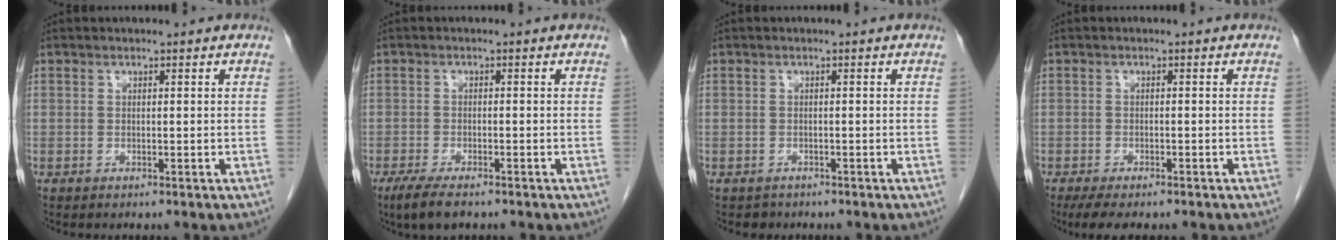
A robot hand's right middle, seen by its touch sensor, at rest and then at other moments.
{"total": 4.7, "force": [-3.4, 1.1, 3.1], "torque": [-0.062, -0.011, -0.054]}
{"total": 1.1, "force": [-0.9, 0.6, -0.2], "torque": [-0.005, 0.001, -0.014]}
{"total": 5.2, "force": [-3.9, 1.5, 3.0], "torque": [-0.048, -0.012, -0.057]}